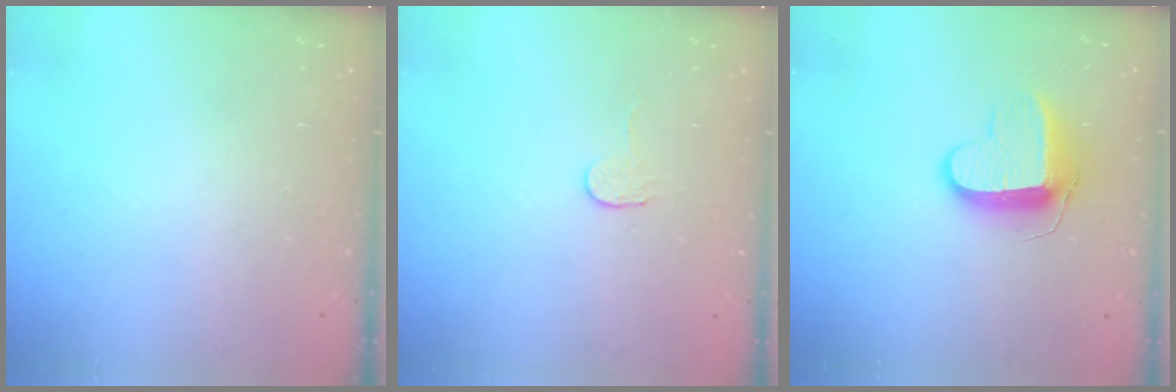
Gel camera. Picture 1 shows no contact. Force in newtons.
{"total": 2.7, "press": 2.7, "slide": 0.2}
{"total": 9.6, "press": 9.6, "slide": 0.6}